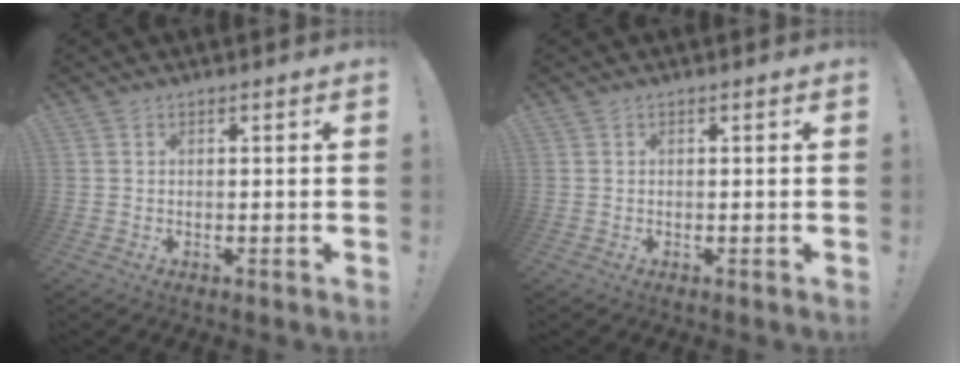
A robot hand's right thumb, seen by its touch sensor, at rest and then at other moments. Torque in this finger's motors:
{"motor_torque": [0.06, -0.10, 0.15, -0.03, 0.00]}